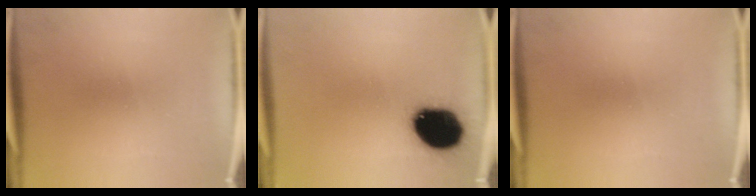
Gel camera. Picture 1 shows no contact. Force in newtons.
{"total": 18.6}
{"total": 0.0}